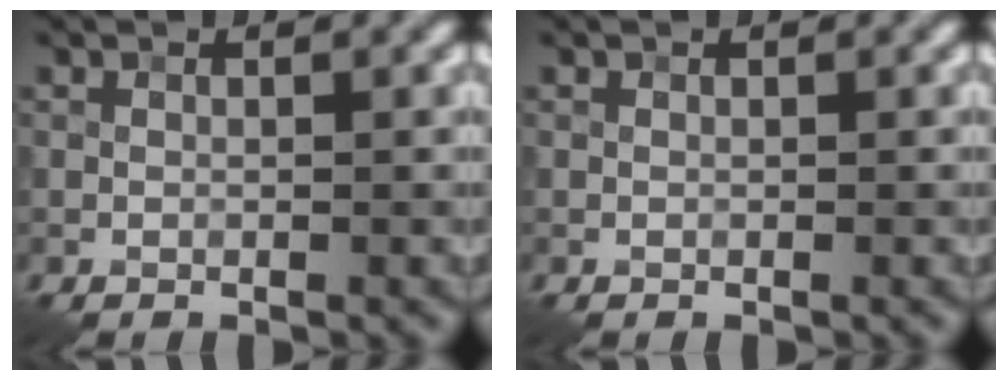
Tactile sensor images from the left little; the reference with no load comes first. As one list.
[{"total": 0.0}]